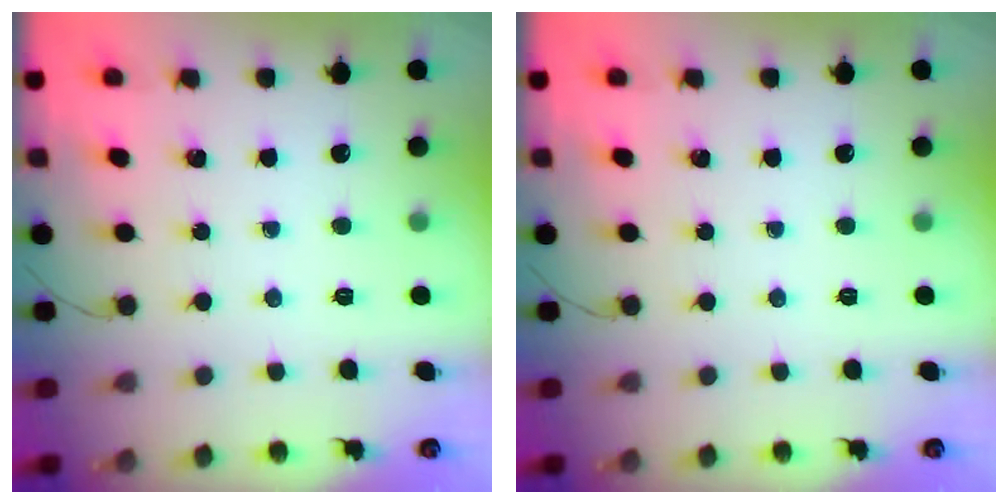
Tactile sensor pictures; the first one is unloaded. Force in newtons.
{"total": 0.0}